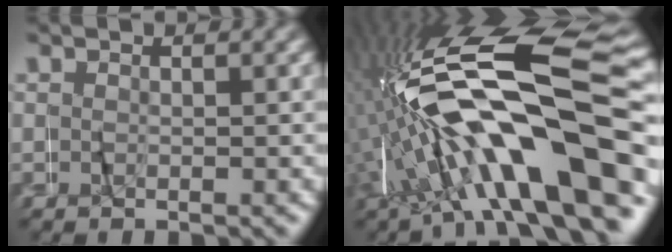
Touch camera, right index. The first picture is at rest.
{"total": 18.2, "force": [0.7, 7.8, 16.5], "torque": [-0.324, 0.005, 0.021]}